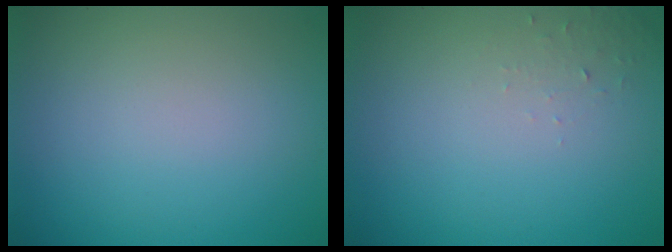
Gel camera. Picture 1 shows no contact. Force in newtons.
{"total": 1.0, "press": 0.9, "slide": 0.1}